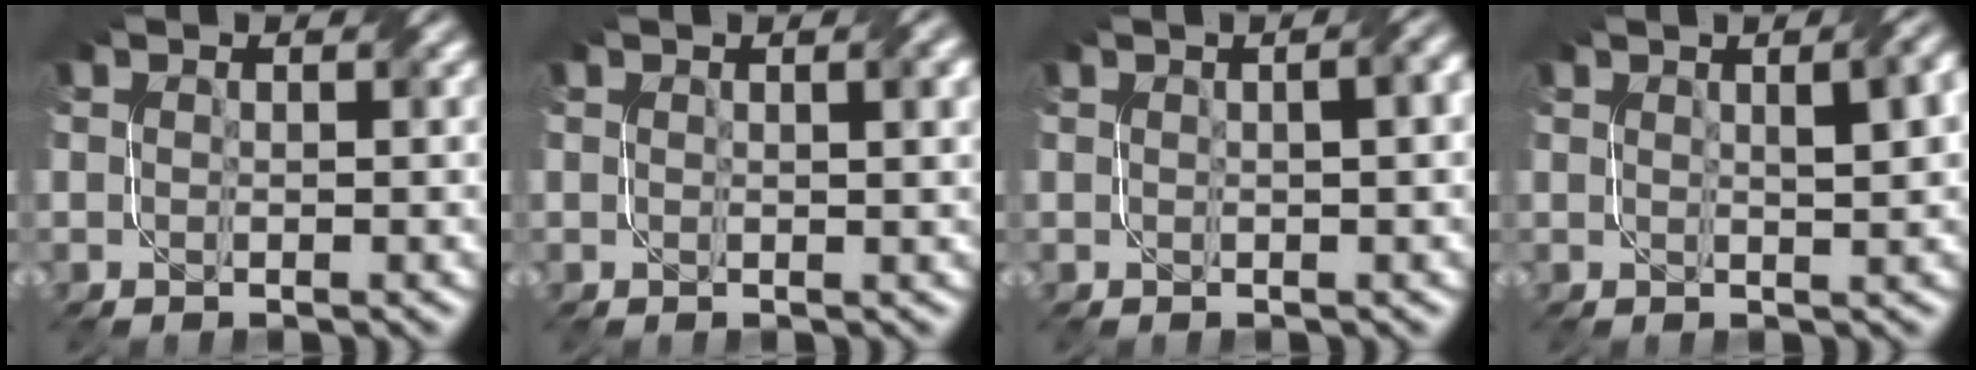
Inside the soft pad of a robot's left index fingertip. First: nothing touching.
{"total": 2.5, "force": [1.2, 0.8, 2.1], "torque": [-0.019, 0.005, 0.015]}
{"total": 5.0, "force": [1.5, 2.3, 4.2], "torque": [-0.028, 0.033, -0.004]}
{"total": 5.4, "force": [1.9, 2.0, 4.7], "torque": [-0.034, 0.024, 0.010]}